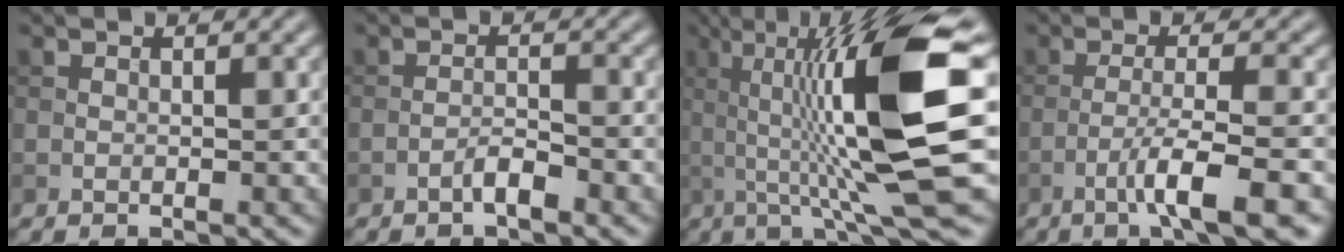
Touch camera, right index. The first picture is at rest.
{"total": 1.8, "force": [-1.2, 0.3, 1.3], "torque": [-0.022, 0.006, -0.025]}
{"total": 13.4, "force": [1.7, 2.6, 13.0], "torque": [-0.199, 0.006, 0.032]}
{"total": 5.5, "force": [-2.5, 0.5, 4.8], "torque": [-0.077, 0.006, -0.051]}